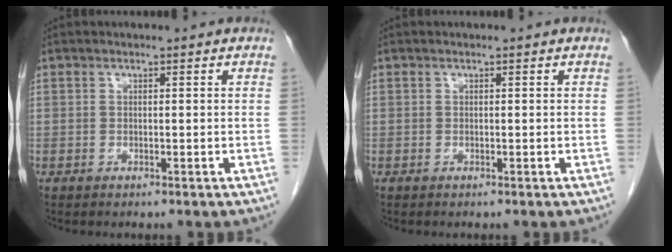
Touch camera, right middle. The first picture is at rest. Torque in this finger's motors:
{"motor_torque": [-0.04, 0.07, -0.01, -0.01]}